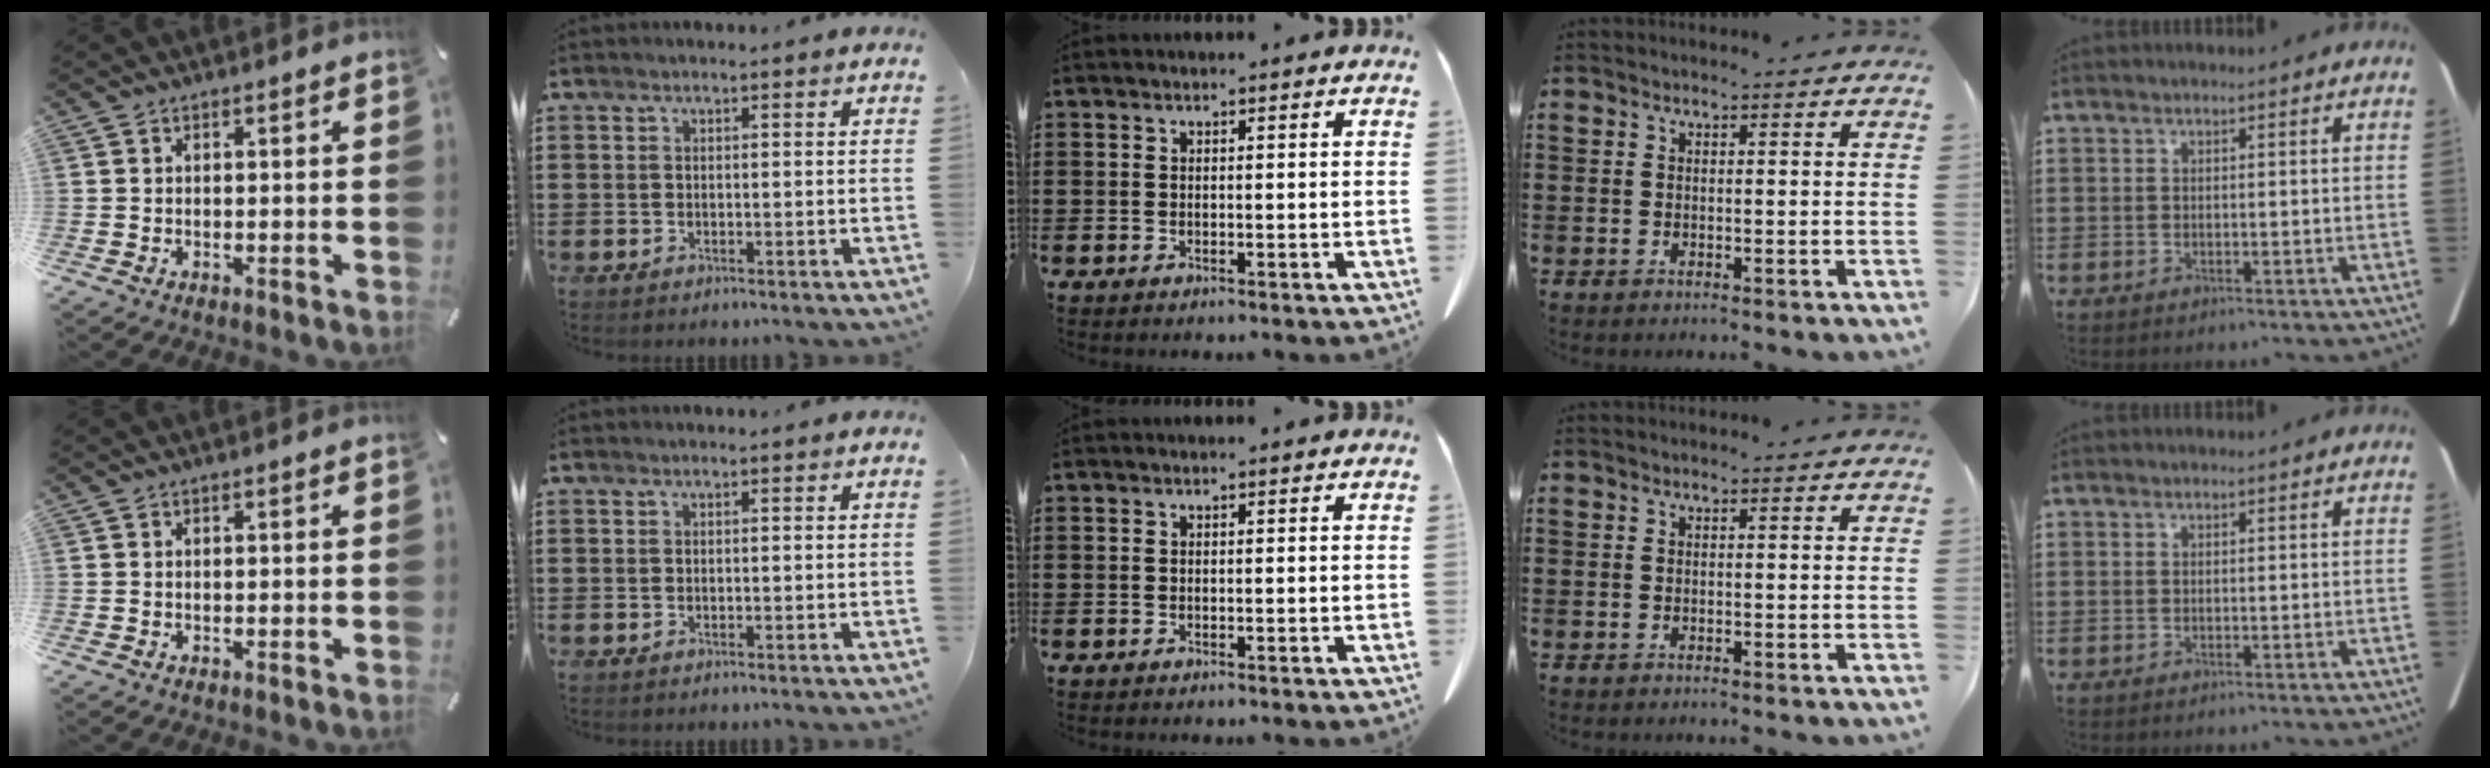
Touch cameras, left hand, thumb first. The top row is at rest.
{}